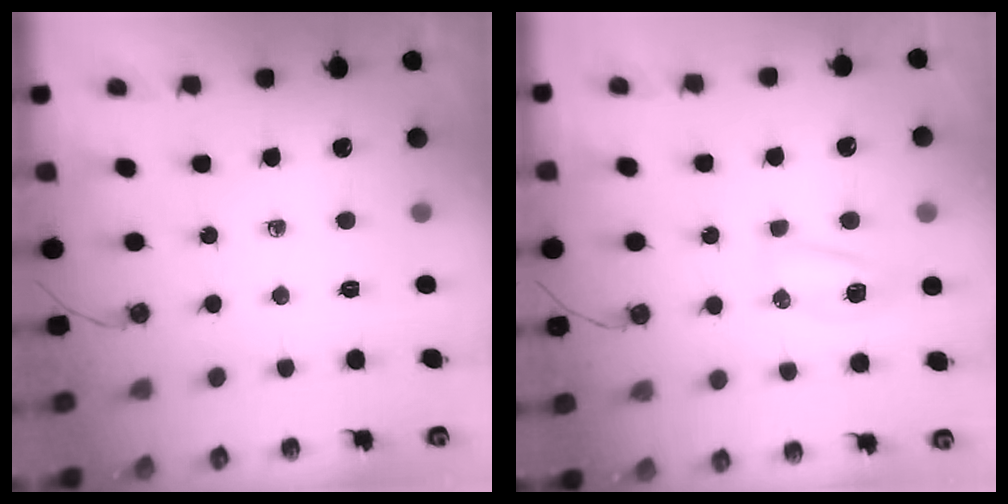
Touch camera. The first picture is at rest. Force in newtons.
{"total": 5.6, "press": 5.6, "slide": 0.6}